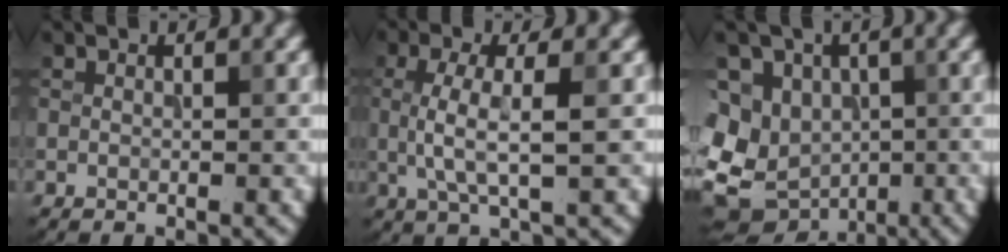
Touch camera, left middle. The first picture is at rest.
{"total": 4.0, "force": [0.1, 1.0, 3.9], "torque": [-0.083, -0.002, 0.002]}
{"total": 12.2, "force": [-3.1, 10.4, 5.7], "torque": [-0.119, -0.010, -0.062]}